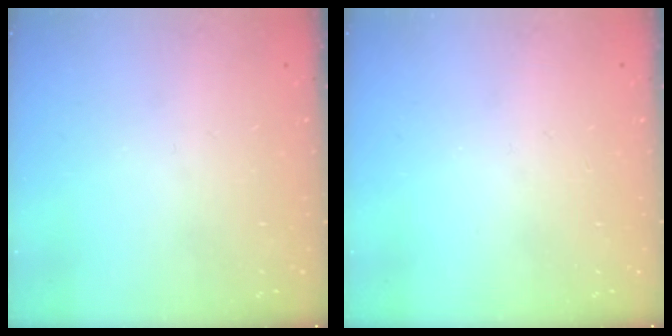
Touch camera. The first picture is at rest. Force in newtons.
{"total": 0.0}